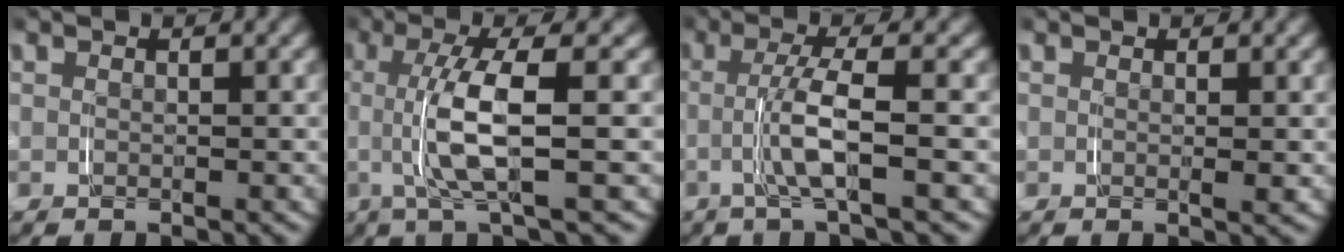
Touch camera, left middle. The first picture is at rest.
{"total": 5.4, "force": [-0.3, 0.4, 5.3], "torque": [-0.107, 0.004, -0.011]}
{"total": 3.5, "force": [-0.6, -0.2, 3.5], "torque": [-0.070, 0.002, -0.014]}
{"total": 0.6, "force": [0.3, -0.1, 0.5], "torque": [-0.002, -0.004, 0.004]}